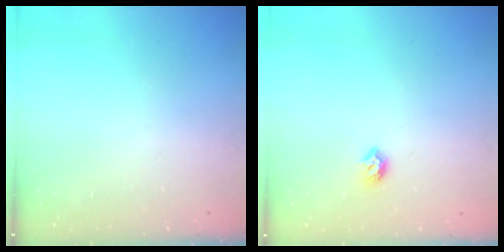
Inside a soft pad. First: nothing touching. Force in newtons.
{"total": 5.5, "press": 5.4, "slide": 1.2}